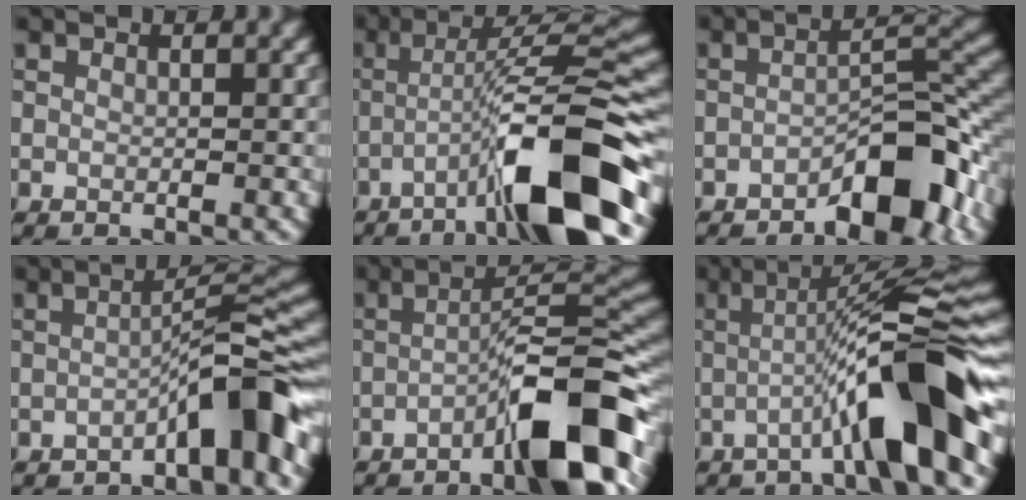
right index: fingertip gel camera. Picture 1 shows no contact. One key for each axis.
{"total": 11.6, "fx": -5.4, "fy": 1.8, "fz": 10.1, "tx": -0.145, "ty": 0.026, "tz": -0.092}
{"total": 7.2, "fx": -4.1, "fy": 2.1, "fz": 5.5, "tx": -0.069, "ty": 0.023, "tz": -0.067}
{"total": 5.9, "fx": -3.1, "fy": 0.7, "fz": 5.0, "tx": -0.070, "ty": 0.025, "tz": -0.054}
{"total": 10.6, "fx": -5.2, "fy": 2.3, "fz": 8.9, "tx": -0.125, "ty": 0.019, "tz": -0.090}
{"total": 10.2, "fx": -3.0, "fy": 1.2, "fz": 9.7, "tx": -0.133, "ty": 0.025, "tz": -0.060}